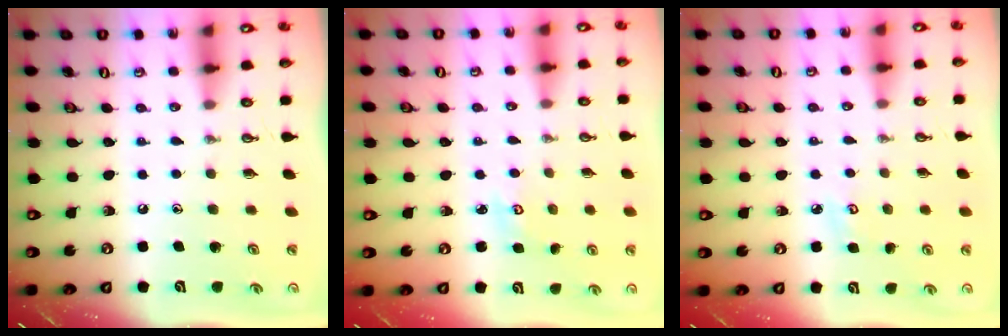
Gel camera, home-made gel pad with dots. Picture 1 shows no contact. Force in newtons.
{"total": 2.5, "press": 2.4, "slide": 0.3}
{"total": 3.6, "press": 3.5, "slide": 0.4}